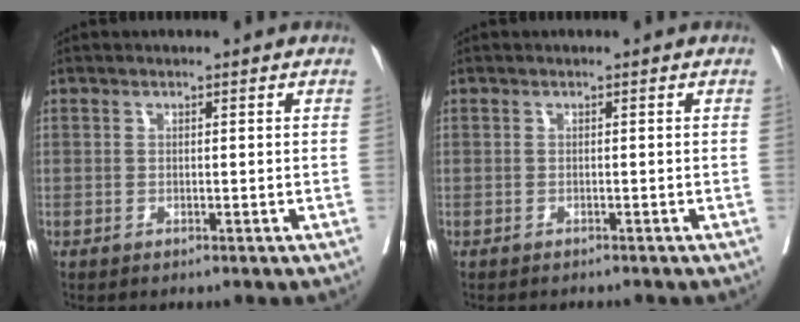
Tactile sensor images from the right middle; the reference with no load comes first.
{"total": 1.6, "force": [-1.5, 0.4, 0.4], "torque": [-0.011, -0.003, -0.020]}